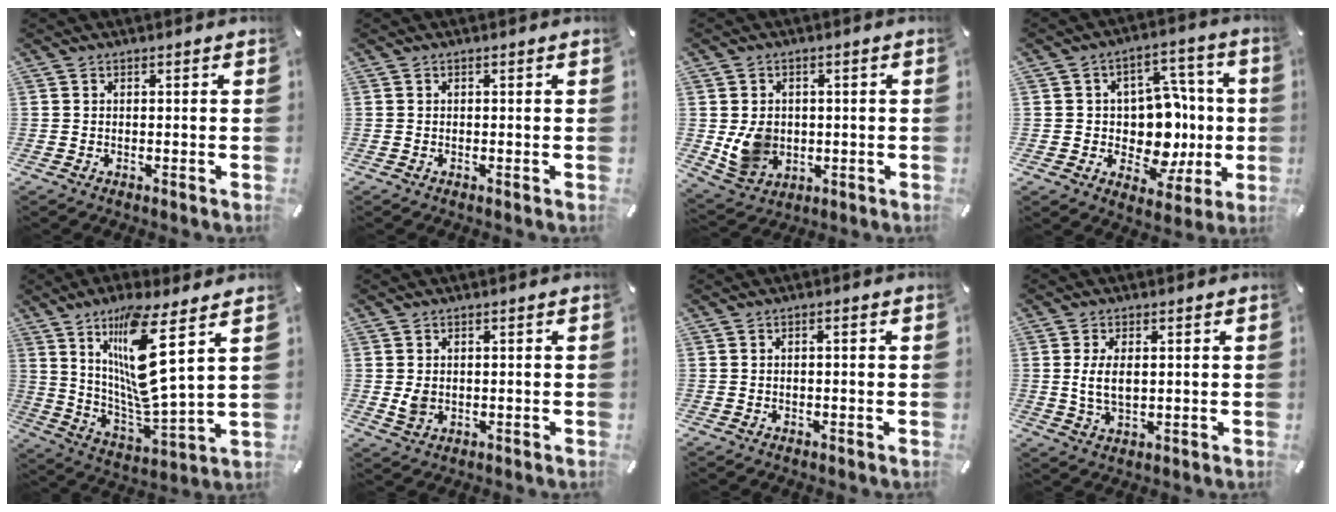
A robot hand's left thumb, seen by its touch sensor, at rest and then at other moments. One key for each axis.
{"total": 0.0}
{"total": 7.9, "fx": -0.3, "fy": 7.2, "fz": 3.2, "tx": -0.069, "ty": 0.004, "tz": -0.003}
{"total": 13.9, "fx": -0.3, "fy": 11.5, "fz": 7.9, "tx": -0.102, "ty": -0.011, "tz": 0.008}
{"total": 17.2, "fx": 8.1, "fy": 2.6, "fz": 15.0, "tx": -0.313, "ty": -0.046, "tz": 0.115}
{"total": 2.7, "fx": 0.2, "fy": 2.4, "fz": 1.3, "tx": -0.024, "ty": -0.001, "tz": 0.000}
{"total": 1.1, "fx": -0.2, "fy": 0.3, "fz": 1.1, "tx": -0.019, "ty": 0.000, "tz": -0.003}
{"total": 5.9, "fx": 0.8, "fy": 3.0, "fz": 5.0, "tx": -0.106, "ty": -0.001, "tz": 0.009}